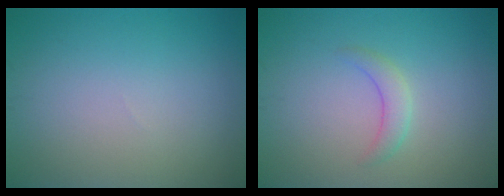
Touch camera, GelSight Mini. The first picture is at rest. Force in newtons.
{"total": 1.7, "press": 1.7, "slide": 0.0}